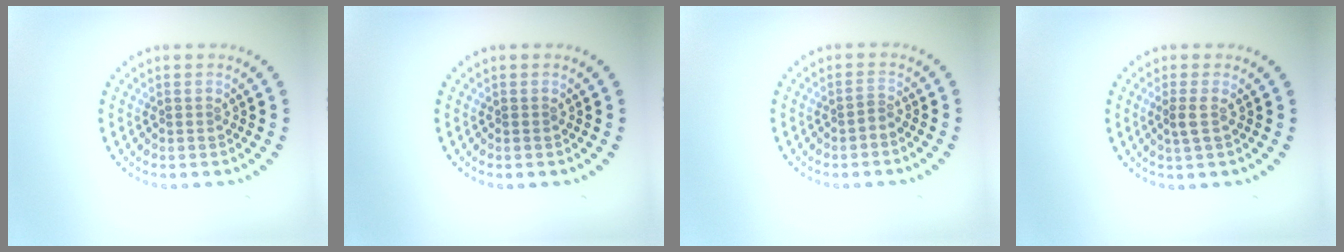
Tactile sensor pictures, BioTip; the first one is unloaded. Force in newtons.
{"total": 0.0}
{"total": 0.6, "press": 0.2, "slide": 0.5}
{"total": 1.2, "press": 1.0, "slide": 0.7}